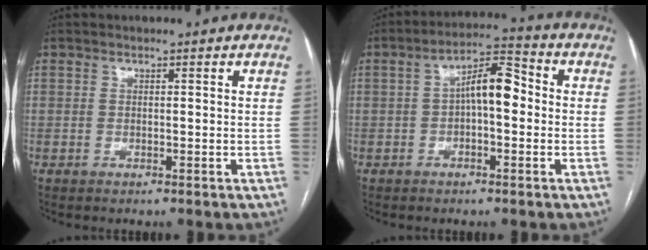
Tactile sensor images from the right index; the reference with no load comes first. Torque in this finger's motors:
{"motor_torque": [1.29, -0.08, 0.60, 0.13]}